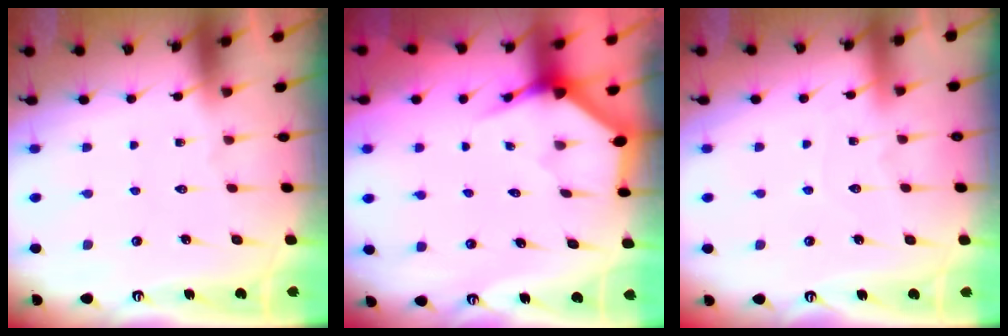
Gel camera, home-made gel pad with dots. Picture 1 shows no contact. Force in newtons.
{"total": 3.5, "press": 3.5, "slide": 0.1}
{"total": 4.1, "press": 4.1, "slide": 0.4}